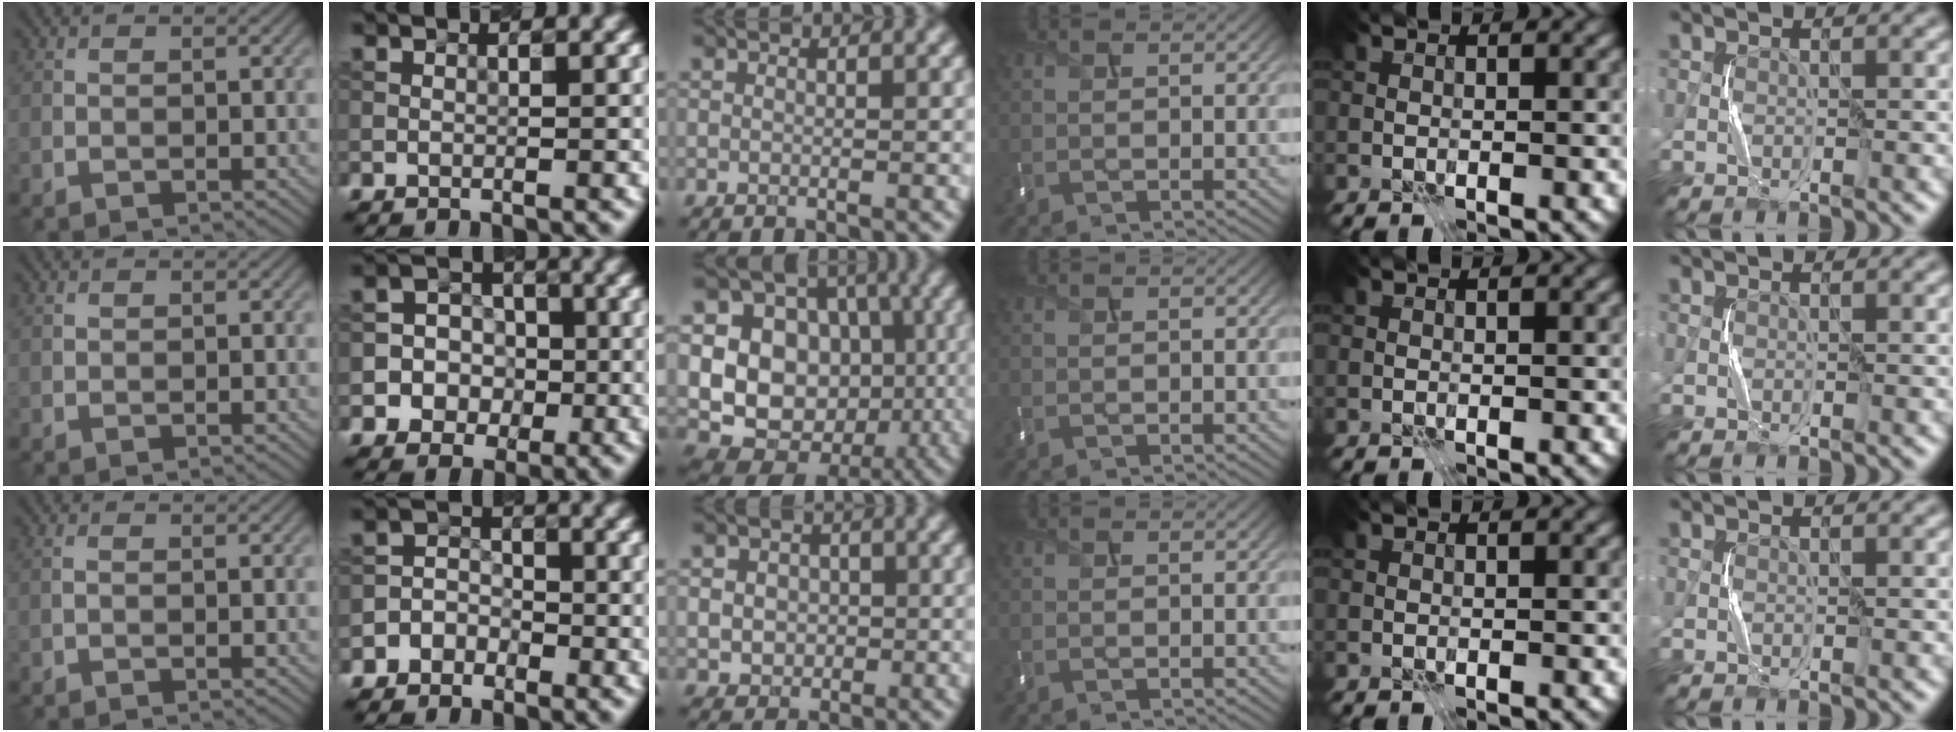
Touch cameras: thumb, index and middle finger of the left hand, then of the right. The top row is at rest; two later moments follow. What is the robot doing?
{"motion": "press", "object": "memory foam"}